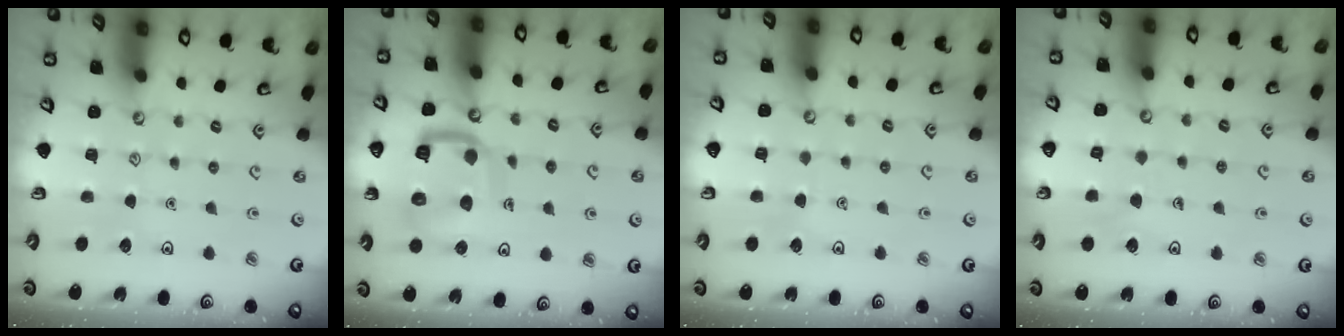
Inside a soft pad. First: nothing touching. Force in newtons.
{"total": 13.1, "press": 13.0, "slide": 1.7}
{"total": 1.3, "press": 1.3, "slide": 0.1}
{"total": 4.4, "press": 4.3, "slide": 0.3}